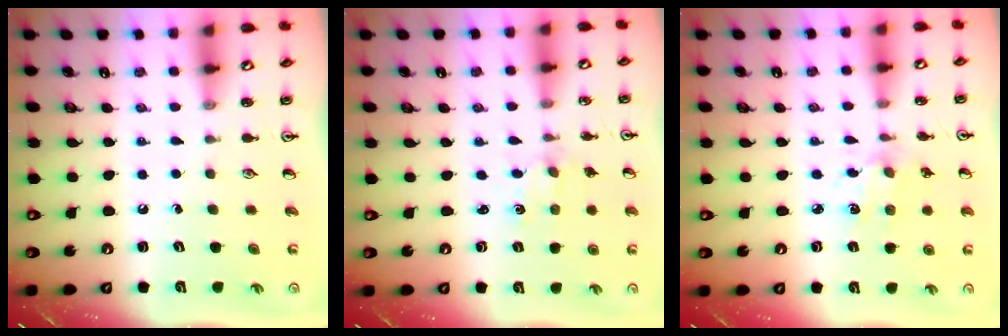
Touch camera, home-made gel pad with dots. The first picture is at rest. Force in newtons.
{"total": 1.1, "press": 1.1, "slide": 0.4}
{"total": 4.5, "press": 4.5, "slide": 0.3}